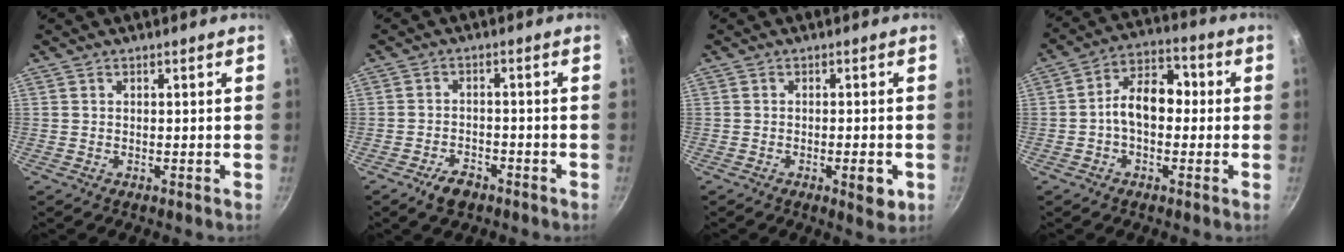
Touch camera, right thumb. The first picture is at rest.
{"total": 4.7, "force": [-3.2, 2.5, 2.4], "torque": [-0.038, 0.022, -0.051]}
{"total": 4.6, "force": [-1.6, 1.6, 4.0], "torque": [-0.053, 0.005, -0.017]}
{"total": 10.1, "force": [-0.5, 6.7, 7.5], "torque": [-0.087, 0.038, -0.027]}